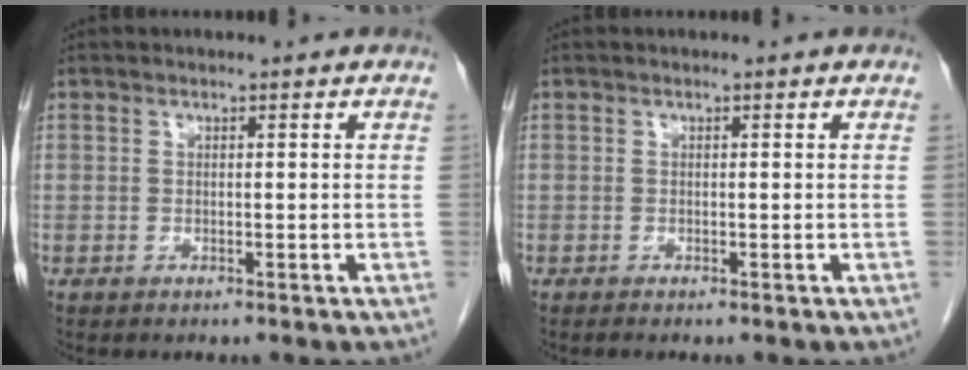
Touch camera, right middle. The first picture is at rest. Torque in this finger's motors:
{"motor_torque": [0.04, 0.05, 0.00, 0.00]}